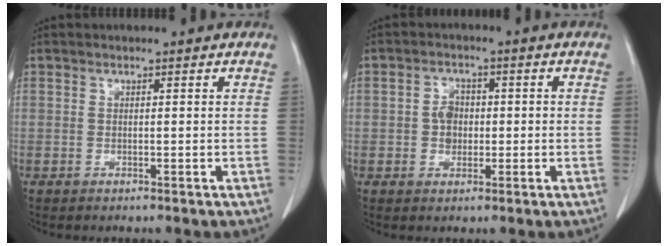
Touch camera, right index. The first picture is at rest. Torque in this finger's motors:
{"motor_torque": [0.04, 0.04, 0.05, 0.01]}